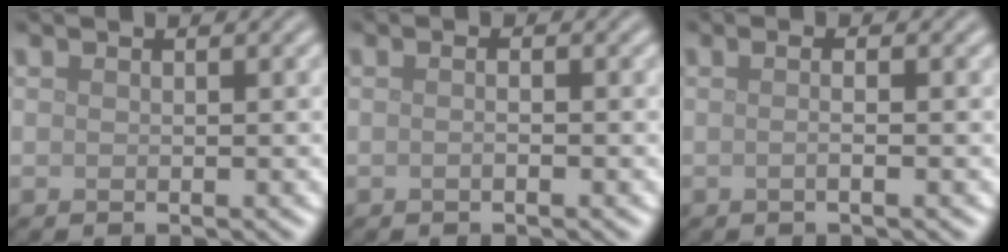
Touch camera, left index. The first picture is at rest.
{"total": 0.9, "force": [-0.1, 0.3, 0.9], "torque": [-0.005, -0.009, -0.007]}
{"total": 2.2, "force": [0.3, 0.9, 2.0], "torque": [-0.011, -0.002, -0.018]}